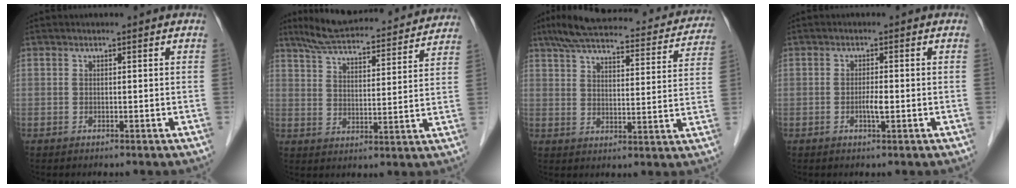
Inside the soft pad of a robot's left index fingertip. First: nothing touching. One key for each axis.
{"total": 21.7, "fx": 19.9, "fy": 3.6, "fz": 8.1, "tx": -0.126, "ty": 0.018, "tz": 0.272}
{"total": 25.5, "fx": 22.4, "fy": 5.8, "fz": 10.7, "tx": -0.167, "ty": 0.017, "tz": 0.283}
{"total": 1.8, "fx": -0.6, "fy": 0.2, "fz": 1.7, "tx": -0.034, "ty": -0.001, "tz": -0.010}